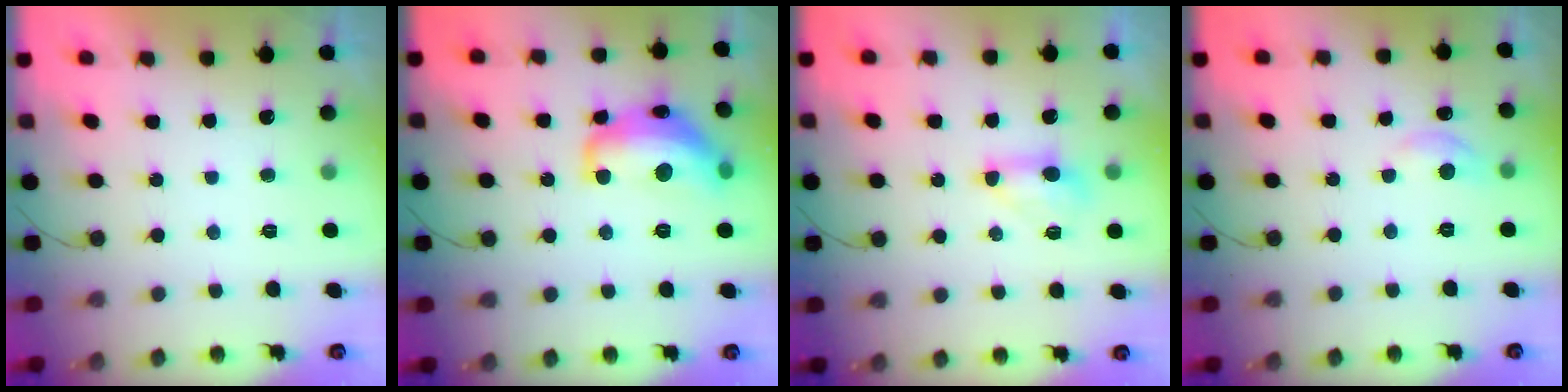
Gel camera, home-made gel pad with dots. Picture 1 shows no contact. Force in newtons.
{"total": 17.0, "press": 16.9, "slide": 1.0}
{"total": 5.2, "press": 5.1, "slide": 0.6}
{"total": 7.7, "press": 7.6, "slide": 1.0}